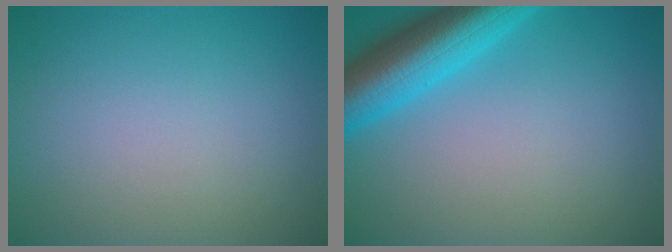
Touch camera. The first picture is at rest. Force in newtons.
{"total": 7.5, "press": 7.5, "slide": 0.4}